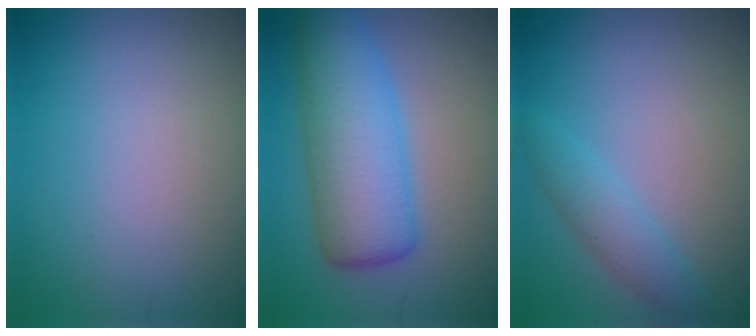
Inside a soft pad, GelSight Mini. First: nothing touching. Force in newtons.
{"total": 7.6, "press": 7.6, "slide": 0.2}
{"total": 2.3, "press": 2.3, "slide": 0.2}